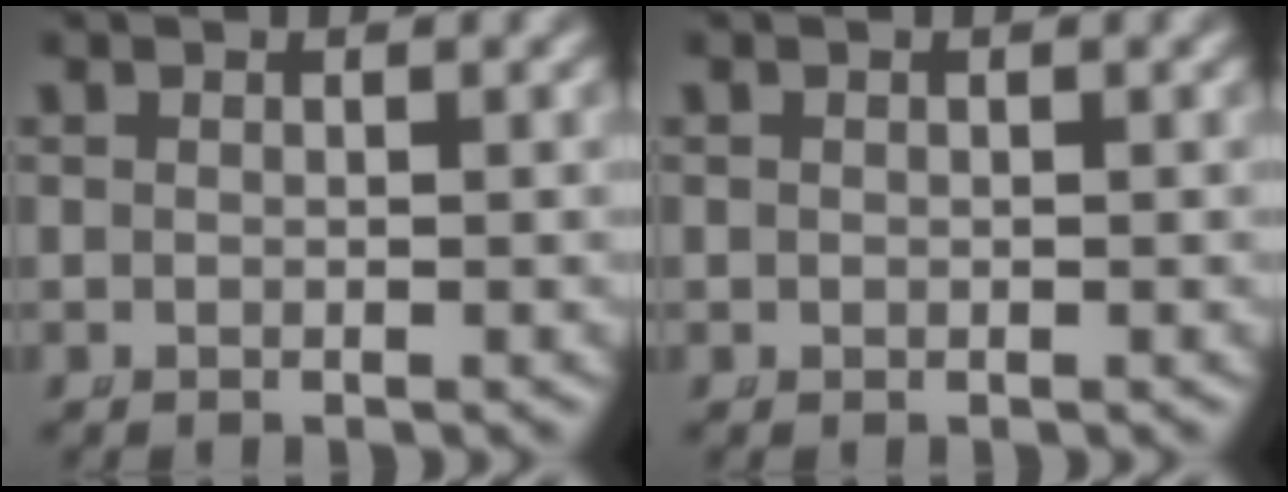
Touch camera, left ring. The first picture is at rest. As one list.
[{"total": 0.0}]